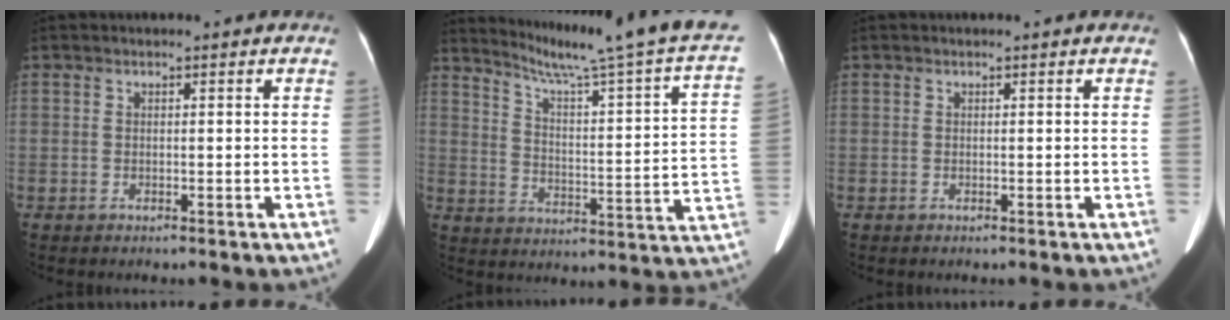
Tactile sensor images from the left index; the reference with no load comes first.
{"total": 23.5, "force": [19.5, -1.1, 13.1], "torque": [-0.199, -0.059, 0.252]}
{"total": 0.0}